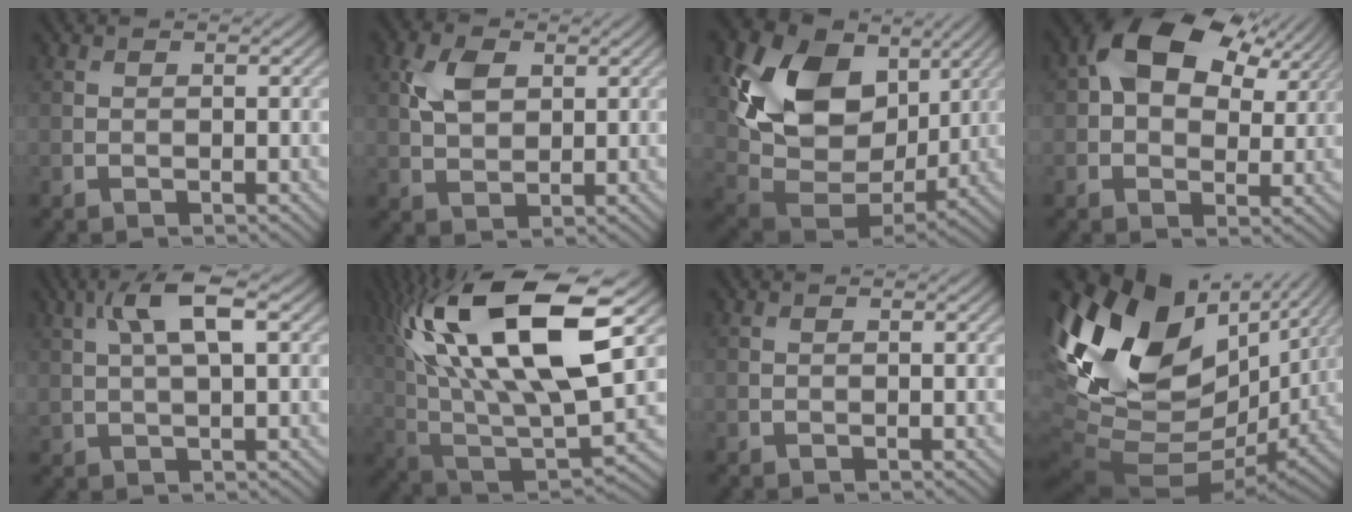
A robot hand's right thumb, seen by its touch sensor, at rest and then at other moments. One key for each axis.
{"total": 5.0, "fx": 1.6, "fy": 3.1, "fz": 3.5, "tx": -0.082, "ty": 0.005, "tz": 0.029}
{"total": 15.8, "fx": 5.4, "fy": 11.1, "fz": 10.0, "tx": -0.208, "ty": 0.008, "tz": 0.108}
{"total": 13.8, "fx": 5.6, "fy": 8.6, "fz": 9.2, "tx": -0.166, "ty": 0.018, "tz": 0.092}
{"total": 6.8, "fx": 2.5, "fy": 2.3, "fz": 5.9, "tx": -0.124, "ty": 0.014, "tz": 0.047}
{"total": 21.5, "fx": 7.9, "fy": 8.8, "fz": 17.9, "tx": -0.377, "ty": 0.045, "tz": 0.140}
{"total": 0.0}
{"total": 19.0, "fx": 4.5, "fy": 12.8, "fz": 13.3, "tx": -0.319, "ty": -0.028, "tz": 0.106}